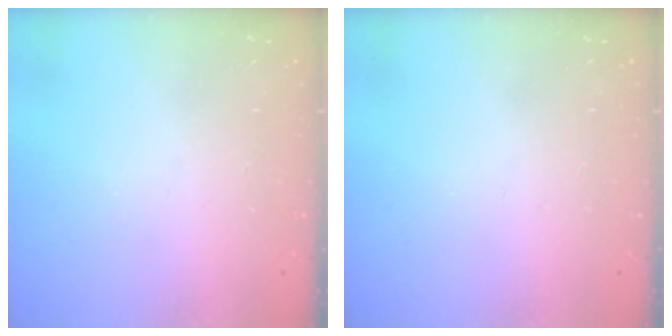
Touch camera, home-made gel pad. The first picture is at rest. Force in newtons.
{"total": 0.0}